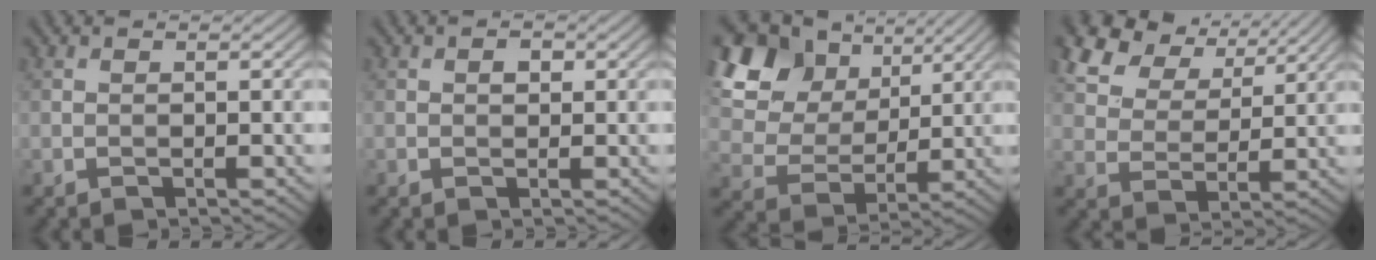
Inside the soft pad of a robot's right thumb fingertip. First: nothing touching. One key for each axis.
{"total": 1.1, "fx": 0.2, "fy": 0.8, "fz": 0.7, "tx": -0.010, "ty": 0.001, "tz": 0.001}
{"total": 17.3, "fx": 8.6, "fy": 11.9, "fz": 9.1, "tx": -0.271, "ty": 0.056, "tz": 0.182}
{"total": 9.6, "fx": 6.2, "fy": 5.6, "fz": 4.8, "tx": -0.129, "ty": 0.010, "tz": 0.117}